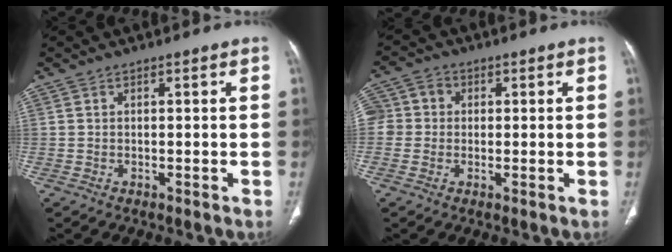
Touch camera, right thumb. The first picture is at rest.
{"total": 6.5, "force": [0.3, 6.0, 2.5], "torque": [-0.036, 0.019, -0.001]}